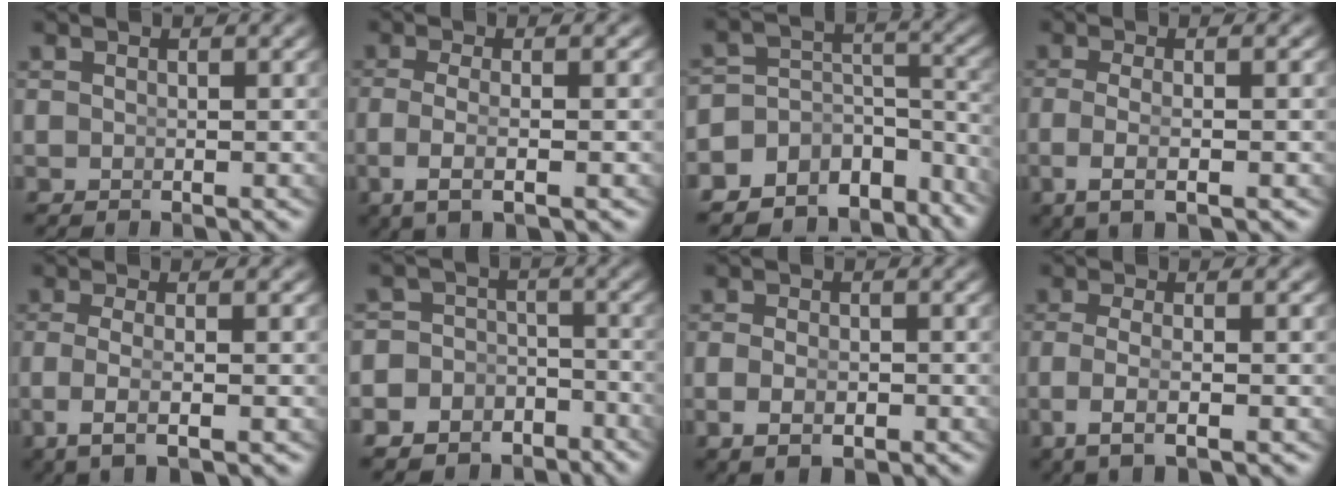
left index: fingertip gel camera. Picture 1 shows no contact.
{"total": 3.8, "force": [-1.2, 0.7, 3.5], "torque": [-0.081, -0.016, -0.007]}
{"total": 12.6, "force": [-8.4, 8.1, 4.6], "torque": [-0.092, -0.038, -0.127]}
{"total": 3.5, "force": [-1.3, 0.5, 3.3], "torque": [-0.077, -0.015, -0.008]}
{"total": 3.8, "force": [-1.2, 0.7, 3.6], "torque": [-0.081, -0.016, -0.007]}
{"total": 8.9, "force": [-5.2, 7.2, 1.5], "torque": [-0.032, -0.030, -0.096]}
{"total": 2.5, "force": [-1.5, 1.0, 1.8], "torque": [-0.037, -0.015, -0.013]}
{"total": 3.6, "force": [-1.4, 0.5, 3.2], "torque": [-0.075, -0.016, -0.011]}